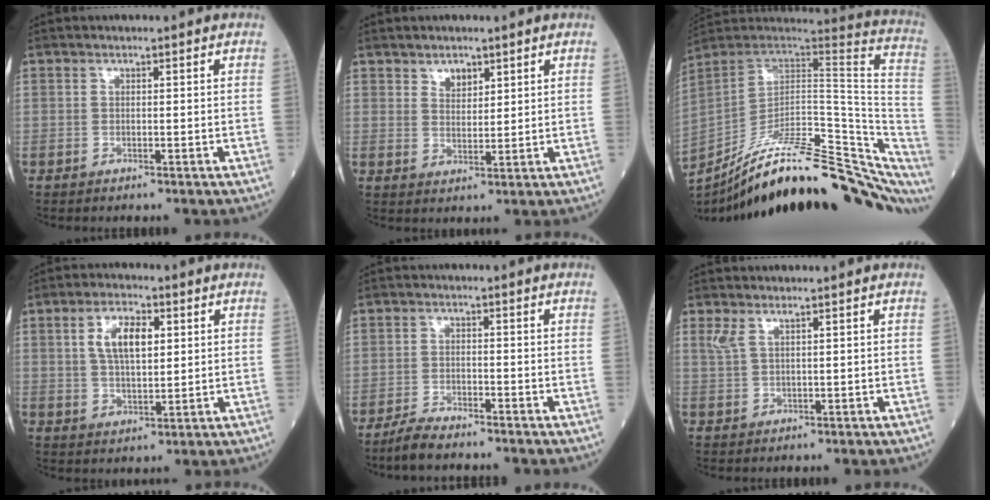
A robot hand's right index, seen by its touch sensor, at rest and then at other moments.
{"total": 2.8, "force": [1.9, 1.6, 1.3], "torque": [-0.023, -0.003, 0.038]}
{"total": 33.2, "force": [-25.6, 8.3, 19.5], "torque": [-0.222, -0.008, -0.357]}
{"total": 7.3, "force": [2.1, 3.1, 6.3], "torque": [-0.121, 0.011, 0.042]}
{"total": 3.4, "force": [-3.1, 0.1, 1.3], "torque": [-0.032, -0.010, -0.061]}
{"total": 2.0, "force": [1.3, 0.4, 1.4], "torque": [-0.041, 0.010, 0.035]}